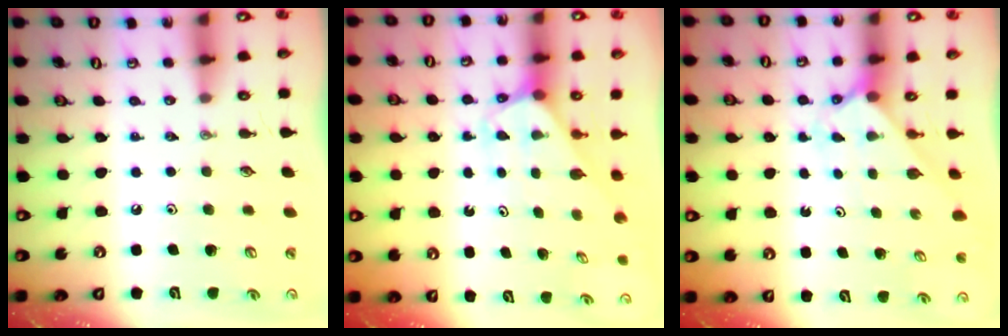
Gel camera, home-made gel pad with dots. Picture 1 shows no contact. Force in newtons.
{"total": 2.4, "press": 2.4, "slide": 0.1}
{"total": 2.3, "press": 2.3, "slide": 0.2}